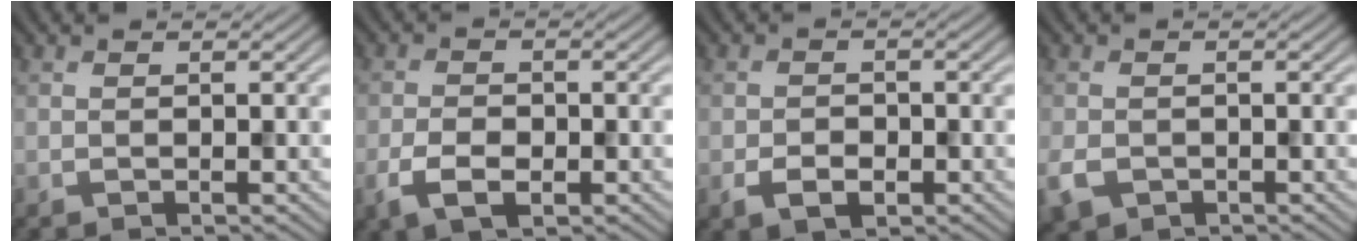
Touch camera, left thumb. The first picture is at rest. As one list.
[{"total": 4.6, "force": [-2.0, 2.7, 3.1], "torque": [-0.067, -0.007, -0.043]}, {"total": 3.5, "force": [-1.5, 2.4, 2.1], "torque": [-0.042, -0.007, -0.031]}, {"total": 3.4, "force": [-1.5, 2.5, 1.6], "torque": [-0.049, -0.013, -0.036]}]